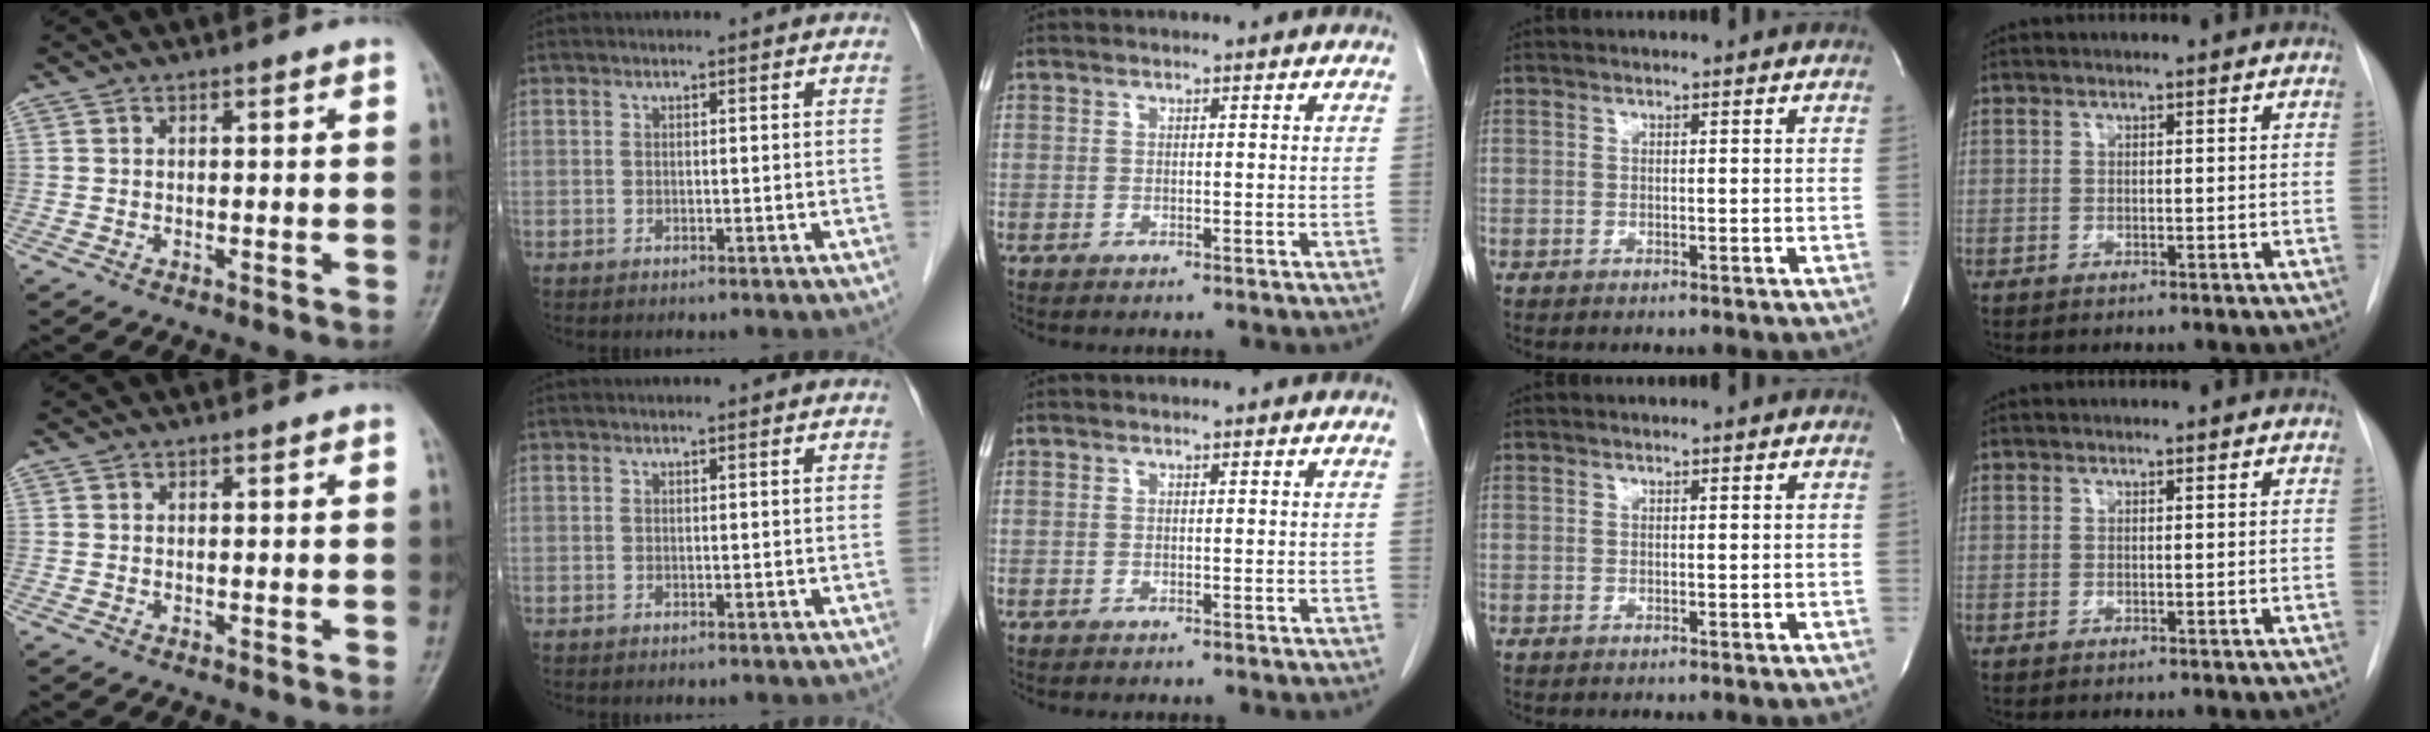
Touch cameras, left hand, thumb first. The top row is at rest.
{}